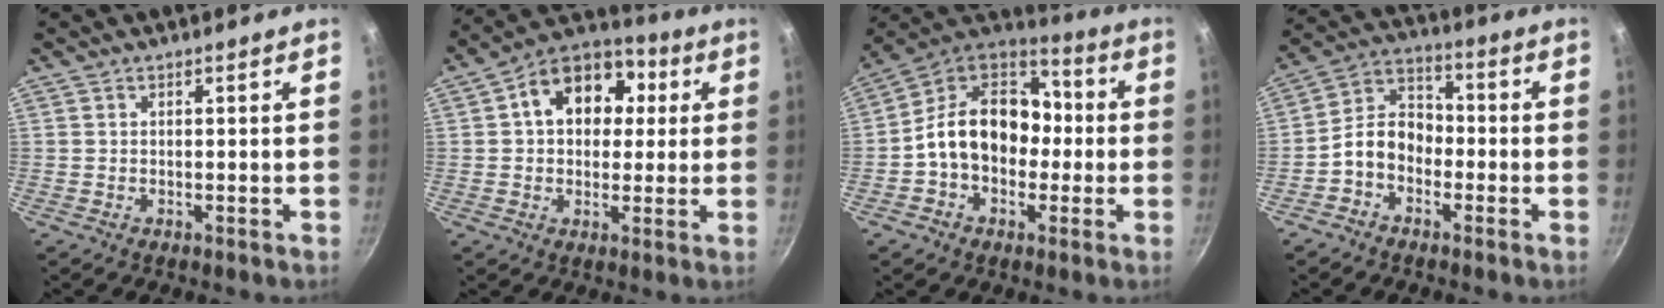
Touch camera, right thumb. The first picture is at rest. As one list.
[{"total": 15.1, "force": [3.3, 11.2, 9.6], "torque": [-0.114, 0.024, 0.034]}, {"total": 17.5, "force": [-1.3, 13.3, 11.3], "torque": [-0.143, 0.053, -0.041]}, {"total": 8.4, "force": [-2.8, 6.2, 4.9], "torque": [-0.059, 0.045, -0.070]}]